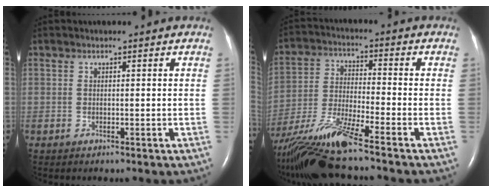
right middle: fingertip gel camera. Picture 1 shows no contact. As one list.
[{"total": 14.7, "force": [-11.7, -0.1, 9.0], "torque": [-0.196, -0.022, -0.222]}]